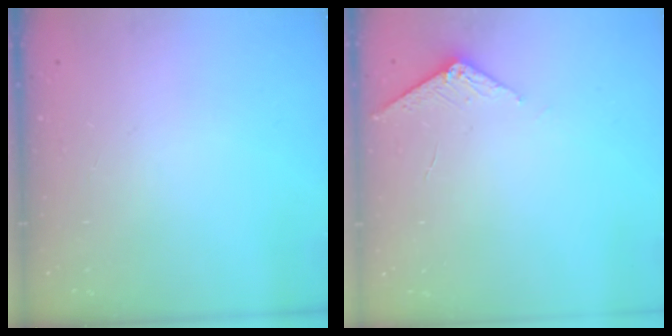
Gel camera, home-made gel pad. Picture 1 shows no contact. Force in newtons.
{"total": 2.7, "press": 2.7, "slide": 0.3}